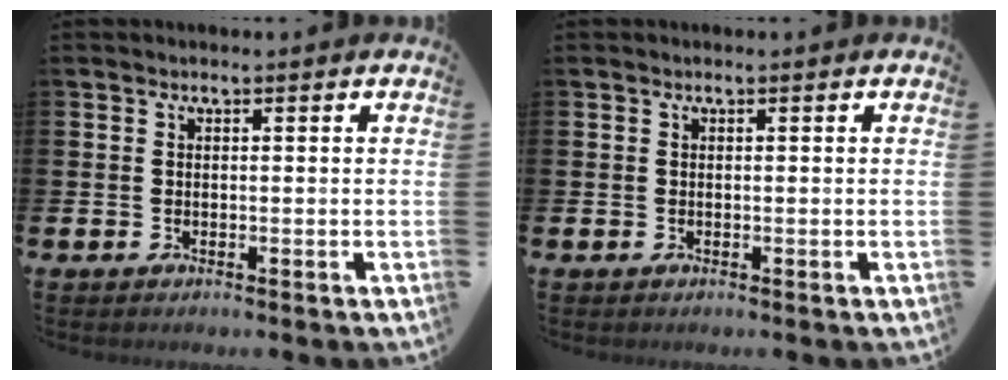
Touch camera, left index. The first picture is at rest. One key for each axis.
{"total": 0.0}